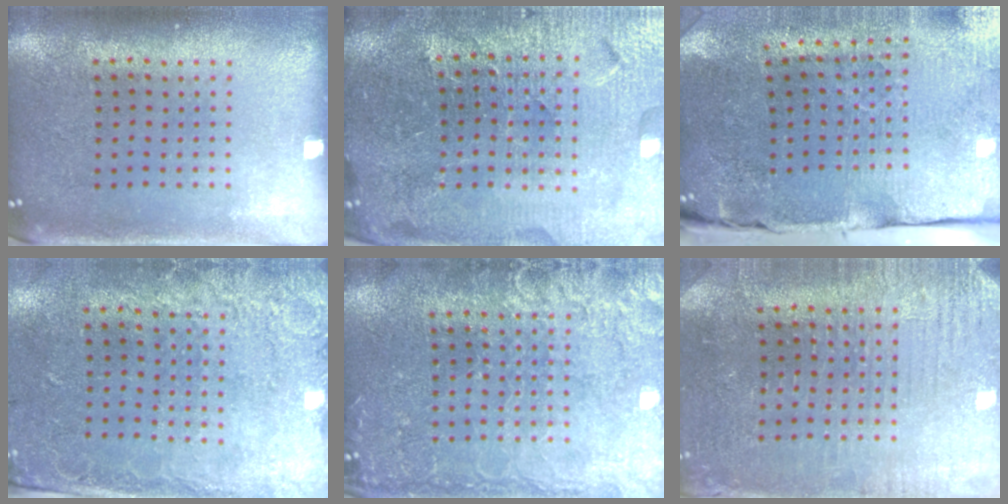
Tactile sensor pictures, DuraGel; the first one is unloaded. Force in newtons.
{"total": 5.1, "press": 4.7, "slide": 1.9}
{"total": 4.7, "press": 3.9, "slide": 2.6}
{"total": 2.6, "press": 1.9, "slide": 1.8}
{"total": 5.0, "press": 5.0, "slide": 0.6}
{"total": 3.1, "press": 3.0, "slide": 0.6}